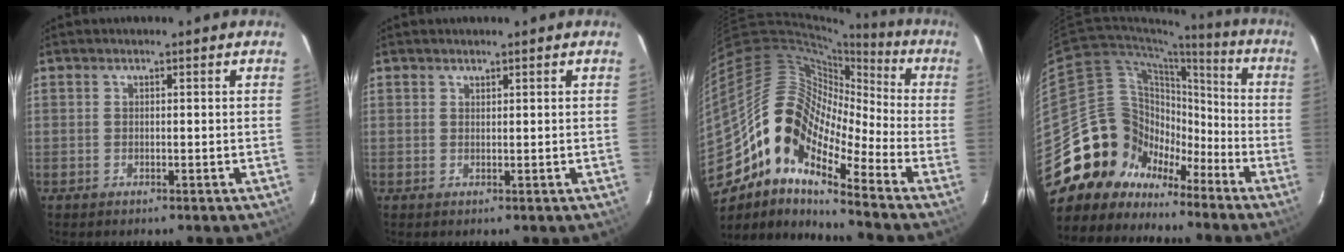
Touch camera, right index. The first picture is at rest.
{"total": 0.6, "force": [0.5, 0.2, 0.0], "torque": [0.000, 0.001, 0.011]}
{"total": 16.2, "force": [-9.3, 6.9, 11.3], "torque": [-0.190, 0.001, -0.195]}
{"total": 17.7, "force": [-11.2, 13.1, 4.0], "torque": [-0.082, 0.068, -0.191]}